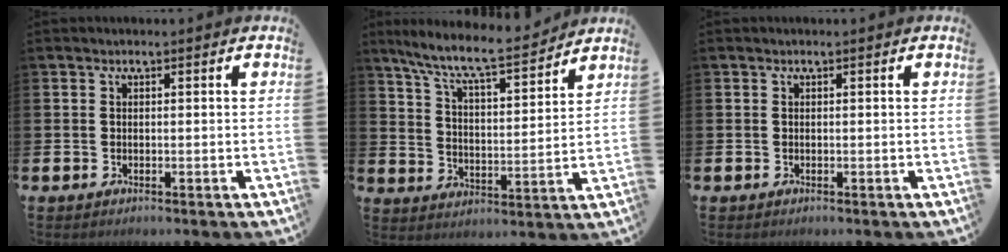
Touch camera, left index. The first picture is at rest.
{"total": 8.6, "force": [7.9, 0.9, 3.4], "torque": [-0.102, -0.050, 0.135]}
{"total": 0.0}